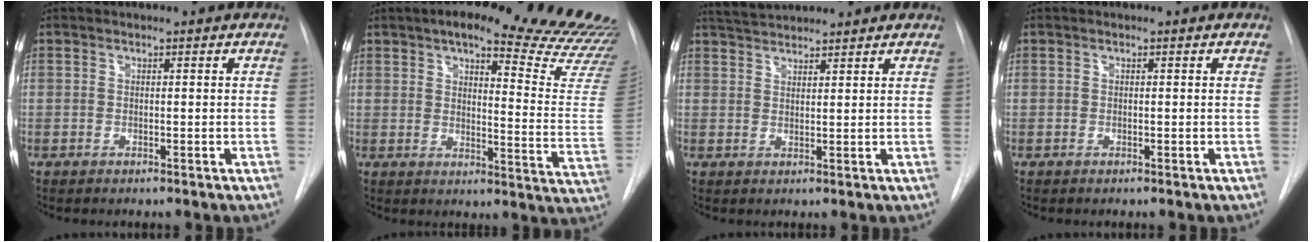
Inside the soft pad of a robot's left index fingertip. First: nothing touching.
{"total": 23.7, "force": [21.1, 2.3, 10.6], "torque": [-0.126, -0.099, 0.237]}
{"total": 5.3, "force": [5.1, 0.5, 1.4], "torque": [-0.030, 0.035, 0.091]}
{"total": 0.0}